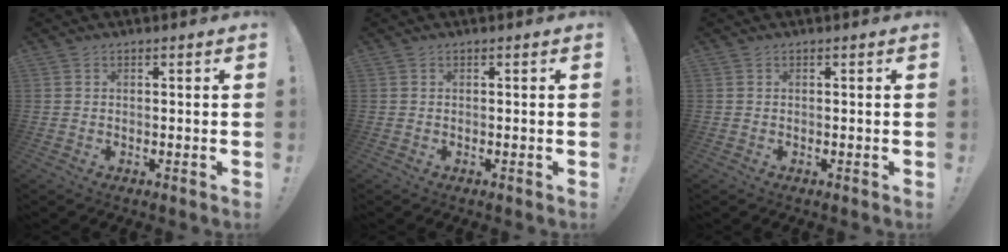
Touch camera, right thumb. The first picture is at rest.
{"total": 0.0}
{"total": 0.0}